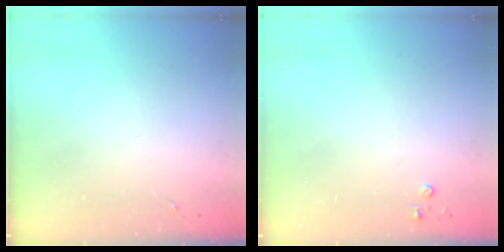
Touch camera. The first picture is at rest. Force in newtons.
{"total": 2.8, "press": 2.8, "slide": 0.3}